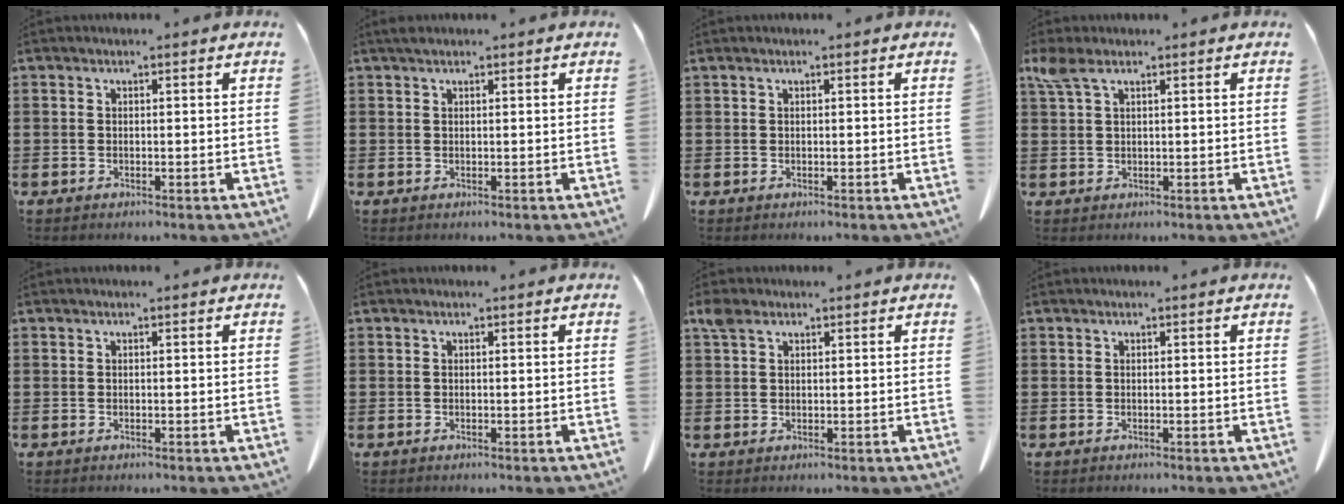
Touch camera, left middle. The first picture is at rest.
{"total": 0.6, "force": [0.5, 0.2, 0.4], "torque": [-0.009, 0.001, 0.009]}
{"total": 0.0}
{"total": 3.3, "force": [1.7, 1.2, 2.5], "torque": [-0.063, 0.001, 0.029]}
{"total": 0.0}
{"total": 0.0}
{"total": 2.2, "force": [1.4, 1.4, 1.1], "torque": [-0.027, 0.005, 0.026]}
{"total": 0.0}